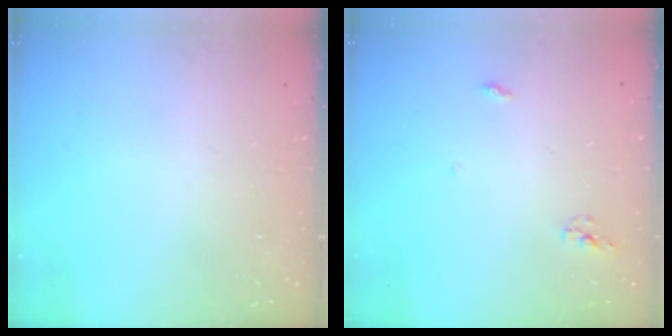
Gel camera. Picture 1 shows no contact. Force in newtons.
{"total": 3.7, "press": 3.7, "slide": 0.1}